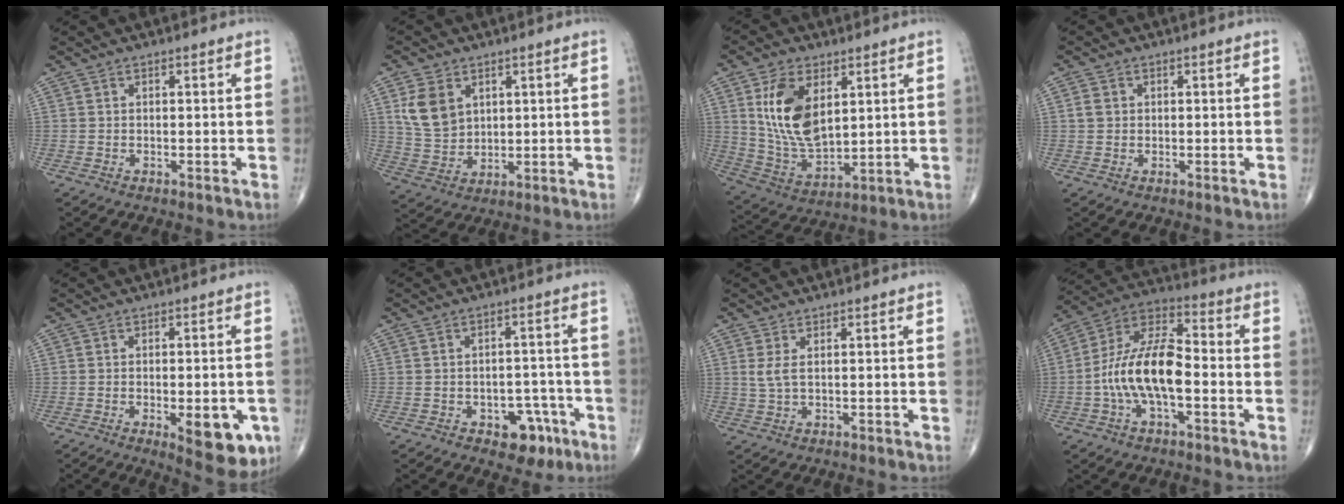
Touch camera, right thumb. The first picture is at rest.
{"total": 8.2, "force": [3.1, 5.9, 4.7], "torque": [-0.075, -0.012, 0.073]}
{"total": 14.3, "force": [4.5, 7.9, 11.1], "torque": [-0.201, -0.024, 0.097]}
{"total": 1.9, "force": [0.3, 1.7, 0.9], "torque": [-0.013, 0.003, 0.007]}
{"total": 10.3, "force": [-3.6, 3.9, 8.8], "torque": [-0.089, -0.004, -0.038]}
{"total": 7.0, "force": [-3.7, 4.4, 3.9], "torque": [-0.017, 0.028, -0.046]}
{"total": 2.2, "force": [0.6, 0.7, 2.0], "torque": [-0.055, 0.003, 0.020]}
{"total": 14.8, "force": [-2.9, 6.6, 13.0], "torque": [-0.251, 0.044, -0.061]}